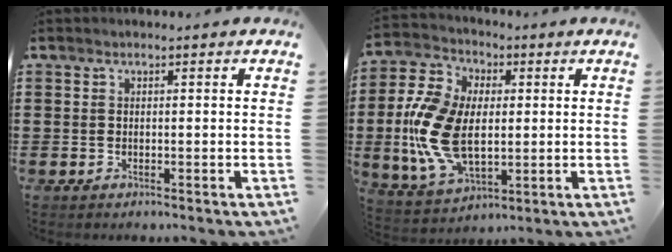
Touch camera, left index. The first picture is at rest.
{"total": 12.8, "force": [-0.4, 8.0, 10.1], "torque": [-0.241, -0.001, -0.006]}